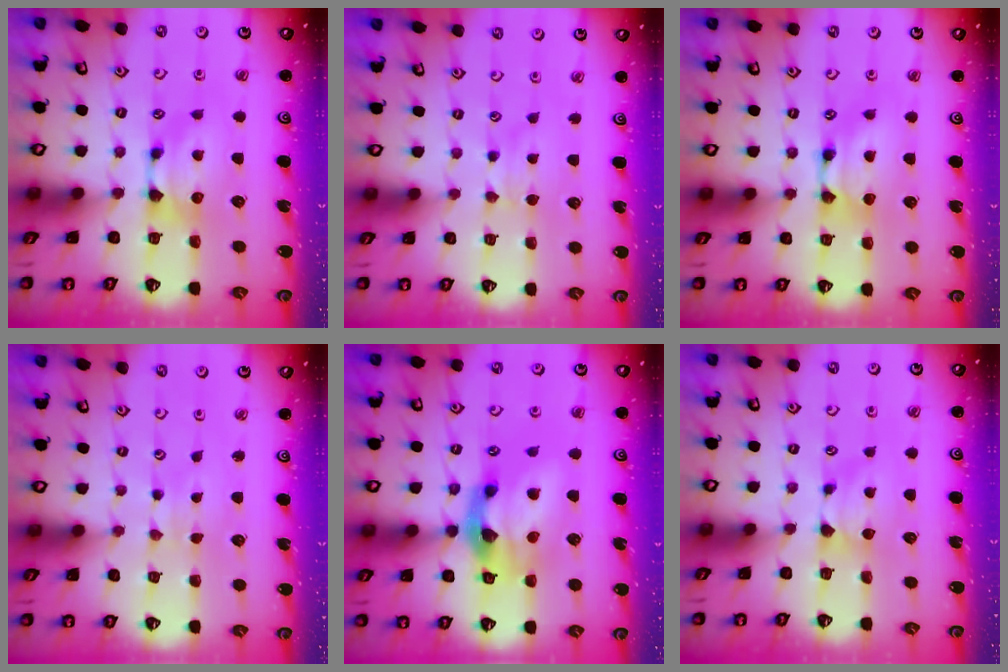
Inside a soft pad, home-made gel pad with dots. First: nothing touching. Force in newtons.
{"total": 2.5, "press": 2.4, "slide": 0.5}
{"total": 1.7, "press": 1.7, "slide": 0.2}
{"total": 4.2, "press": 4.2, "slide": 0.1}
{"total": 9.0, "press": 8.6, "slide": 2.8}
{"total": 1.6, "press": 1.4, "slide": 0.7}